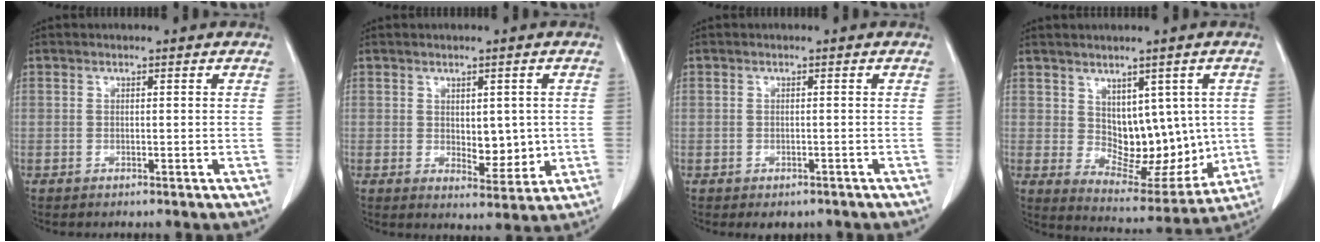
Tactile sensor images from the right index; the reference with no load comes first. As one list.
[{"total": 5.2, "force": [0.1, 2.7, 4.4], "torque": [-0.058, -0.007, 0.016]}, {"total": 2.3, "force": [-1.6, 1.6, 0.6], "torque": [-0.003, 0.002, -0.017]}, {"total": 10.7, "force": [1.3, 6.6, 8.4], "torque": [-0.099, 0.006, 0.046]}]